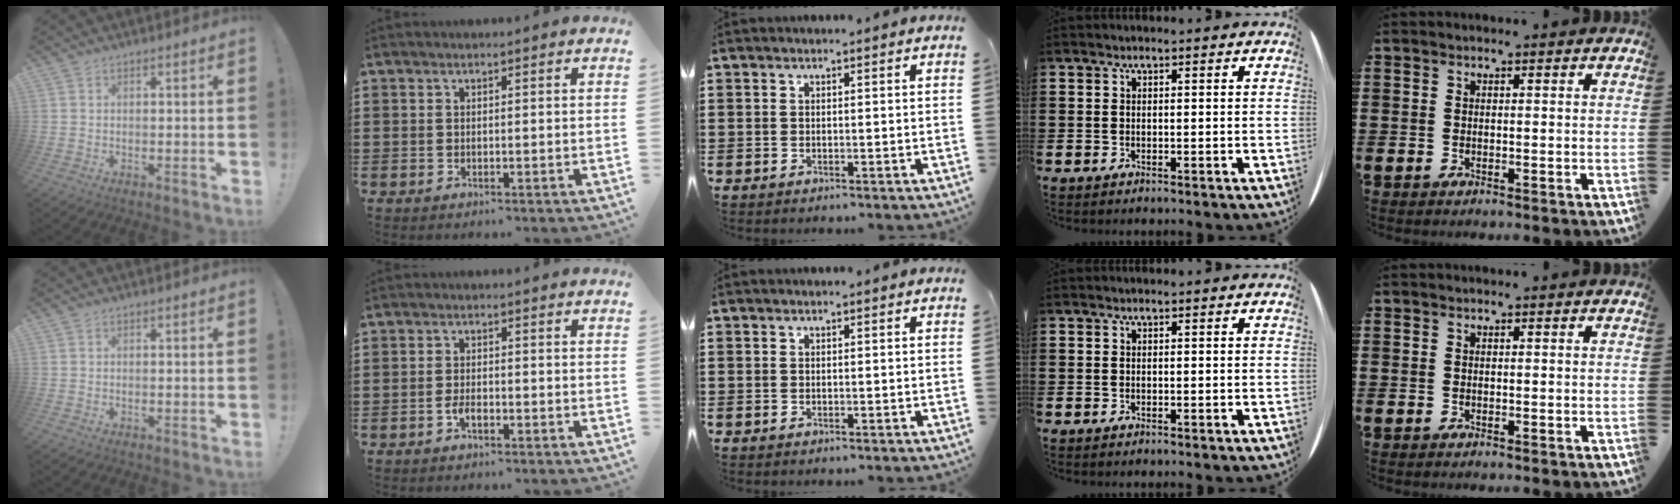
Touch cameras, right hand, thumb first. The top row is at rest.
{"index": {"total": 2.2, "force": [-1.1, 0.7, 1.7], "torque": [-0.038, -0.003, -0.023]}}